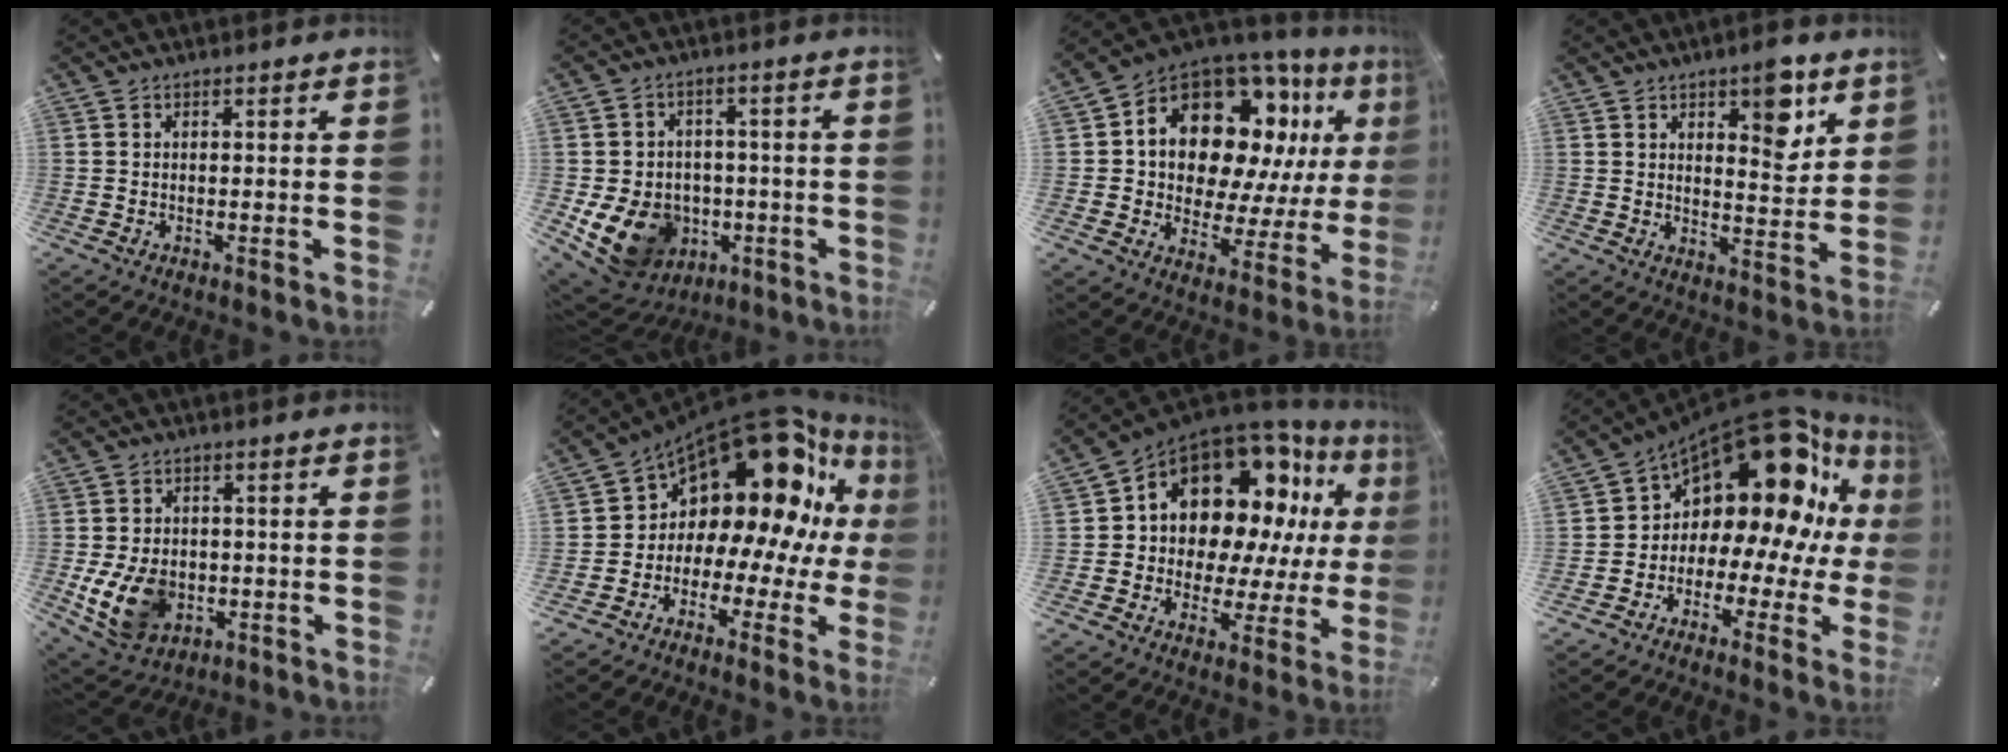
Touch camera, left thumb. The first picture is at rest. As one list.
[{"total": 13.4, "force": [-3.9, 11.2, 6.3], "torque": [-0.133, 0.018, -0.057]}, {"total": 18.3, "force": [8.4, 12.0, 10.9], "torque": [-0.183, -0.063, 0.146]}, {"total": 9.3, "force": [5.5, 4.4, 6.1], "torque": [-0.061, -0.037, 0.085]}, {"total": 11.6, "force": [-2.2, 8.9, 7.2], "torque": [-0.147, 0.007, -0.034]}, {"total": 16.8, "force": [9.9, 10.0, 9.1], "torque": [-0.137, -0.106, 0.173]}, {"total": 15.3, "force": [8.1, 10.1, 8.1], "torque": [-0.137, -0.083, 0.143]}, {"total": 17.1, "force": [10.0, 9.8, 9.9], "torque": [-0.155, -0.099, 0.172]}]